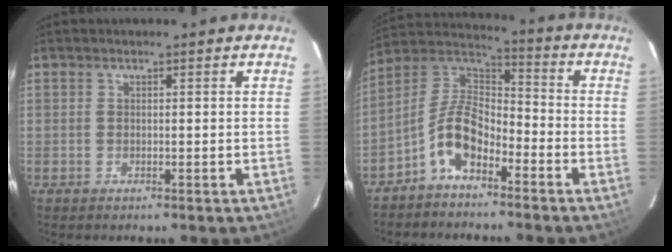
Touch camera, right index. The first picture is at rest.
{"total": 9.9, "force": [-5.5, 4.7, 6.7], "torque": [-0.148, 0.021, -0.111]}